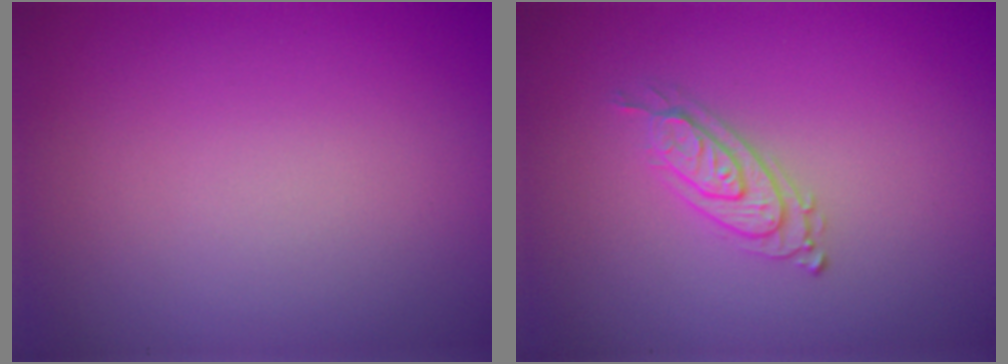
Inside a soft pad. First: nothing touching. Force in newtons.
{"total": 2.3, "press": 2.1, "slide": 0.9}